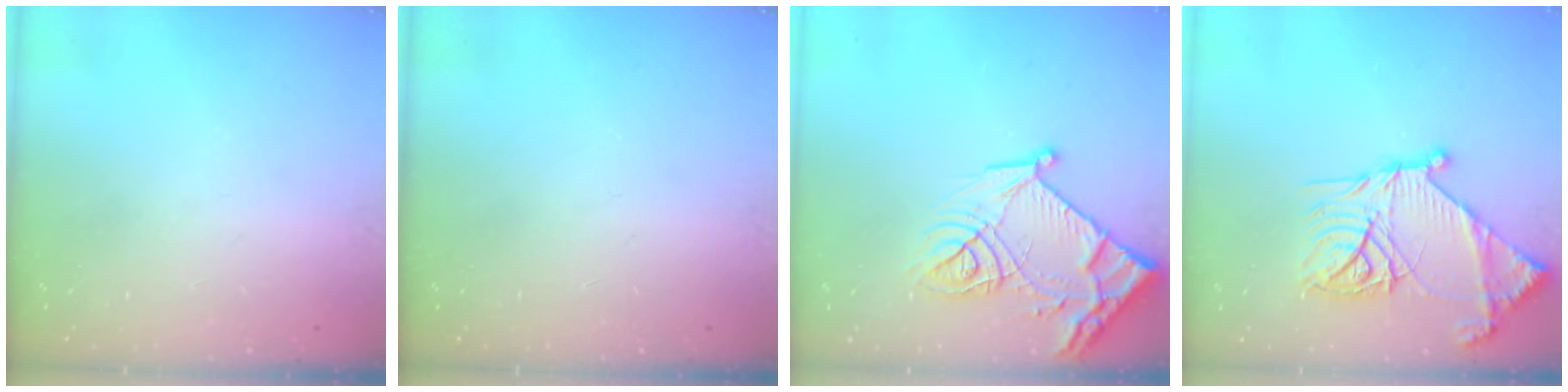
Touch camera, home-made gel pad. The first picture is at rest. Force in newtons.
{"total": 0.0}
{"total": 16.3, "press": 16.3, "slide": 1.8}
{"total": 22.5, "press": 22.4, "slide": 2.2}